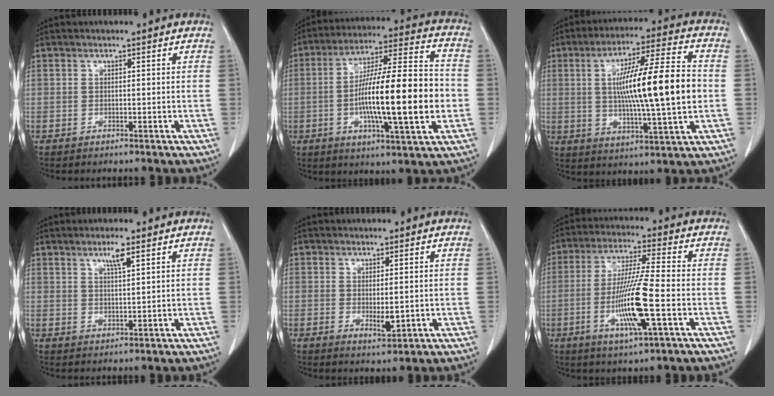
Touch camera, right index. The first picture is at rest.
{"total": 19.9, "force": [-3.0, 2.3, 19.6], "torque": [-0.333, 0.005, -0.051]}
{"total": 17.4, "force": [0.4, 1.4, 17.4], "torque": [-0.293, 0.006, 0.003]}
{"total": 3.4, "force": [2.0, 0.3, 2.7], "torque": [-0.051, -0.003, 0.037]}
{"total": 3.2, "force": [-0.2, 1.0, 3.0], "torque": [-0.053, -0.009, 0.001]}
{"total": 12.4, "force": [-3.2, 0.1, 12.0], "torque": [-0.239, -0.016, -0.065]}